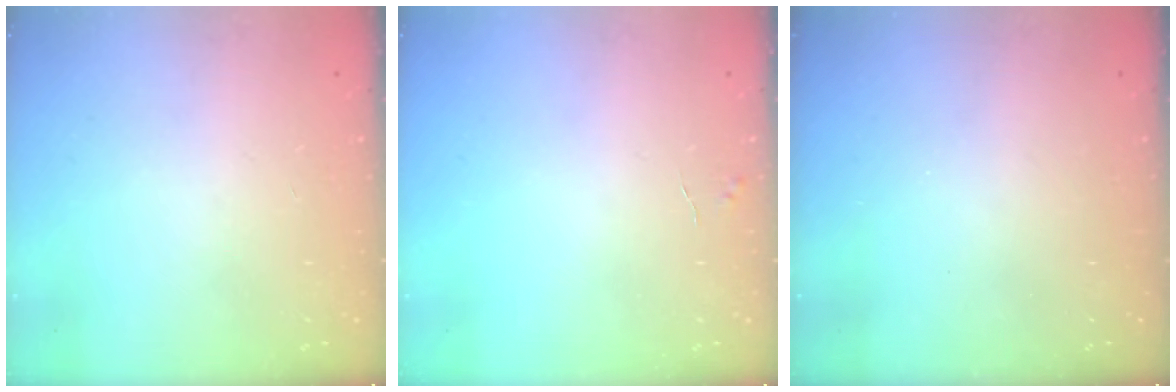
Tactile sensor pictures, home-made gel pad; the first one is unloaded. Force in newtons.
{"total": 2.8, "press": 2.8, "slide": 0.3}
{"total": 0.0}